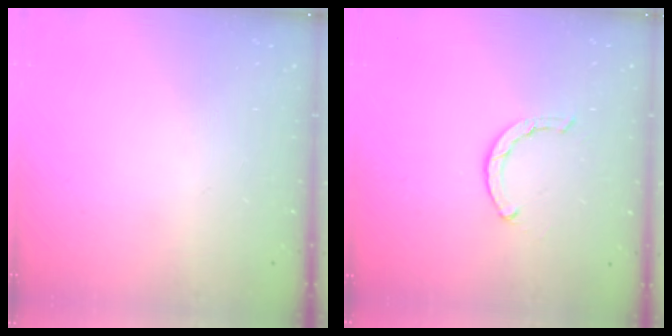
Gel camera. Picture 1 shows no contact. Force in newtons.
{"total": 2.1, "press": 2.1, "slide": 0.2}